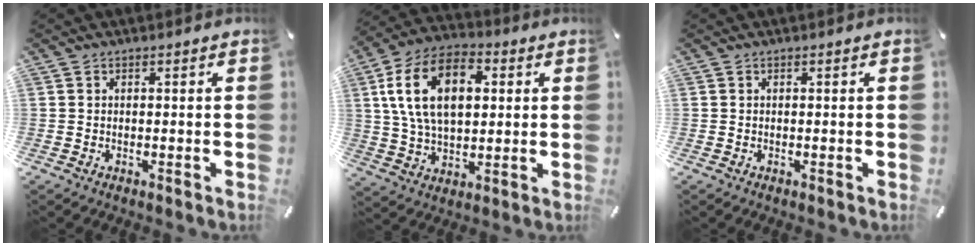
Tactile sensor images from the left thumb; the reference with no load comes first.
{"total": 16.8, "force": [4.1, 10.7, 12.3], "torque": [-0.263, 0.012, 0.069]}
{"total": 0.0}